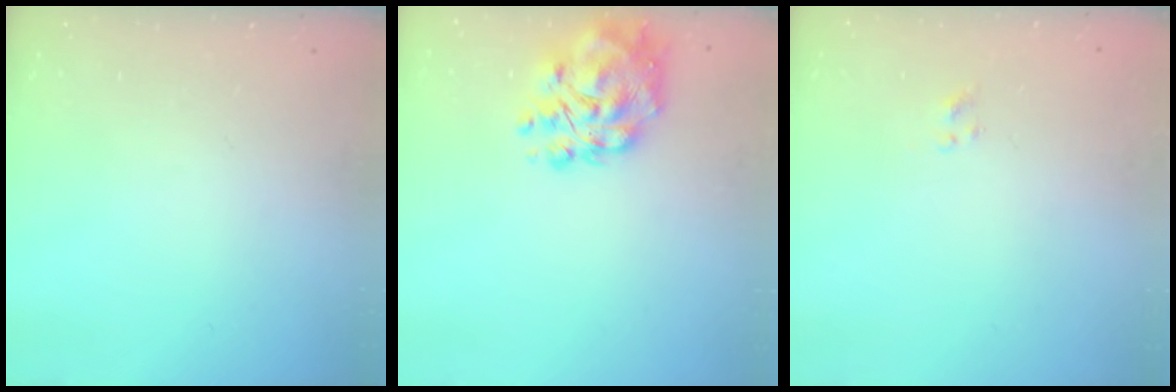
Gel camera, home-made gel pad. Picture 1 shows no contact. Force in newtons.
{"total": 11.8, "press": 11.5, "slide": 2.7}
{"total": 1.3, "press": 1.1, "slide": 0.6}